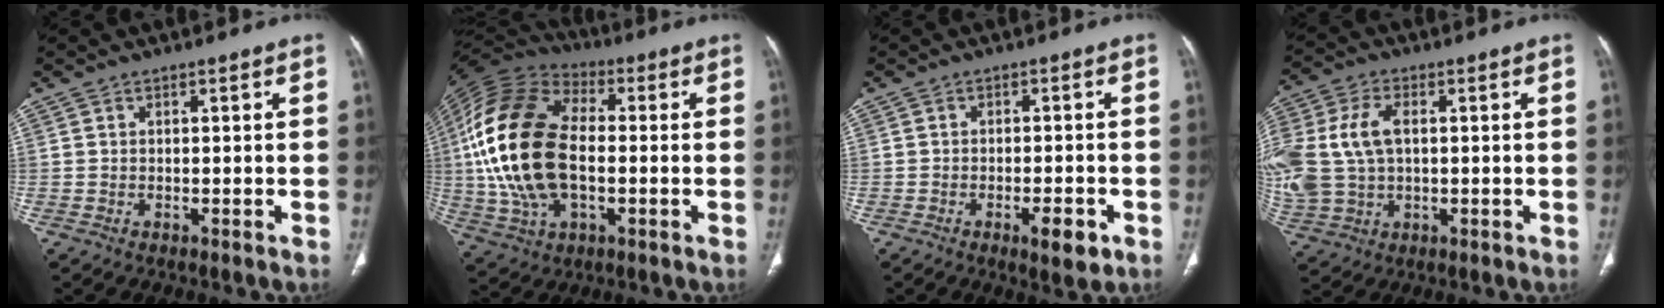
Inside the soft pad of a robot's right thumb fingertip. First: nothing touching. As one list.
[{"total": 23.4, "force": [-0.3, 13.6, 19.1], "torque": [-0.398, 0.010, -0.005]}, {"total": 5.1, "force": [-2.4, 1.6, 4.2], "torque": [-0.058, 0.003, -0.030]}, {"total": 17.8, "force": [1.6, 12.1, 13.0], "torque": [-0.335, 0.008, 0.043]}]